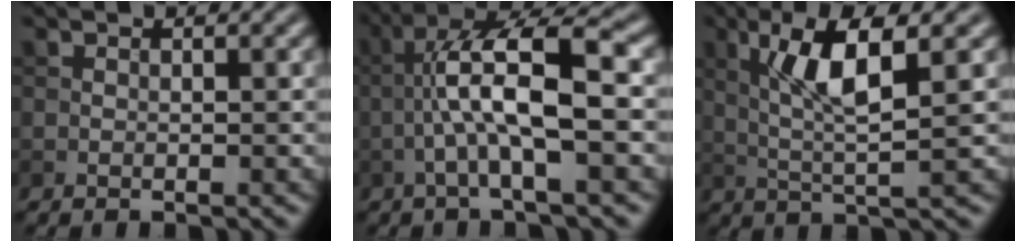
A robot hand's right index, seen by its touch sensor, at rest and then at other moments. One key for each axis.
{"total": 7.8, "fx": -1.0, "fy": 1.9, "fz": 7.5, "tx": -0.139, "ty": 0.024, "tz": -0.020}
{"total": 6.1, "fx": 1.6, "fy": 1.1, "fz": 5.8, "tx": -0.117, "ty": 0.005, "tz": 0.034}